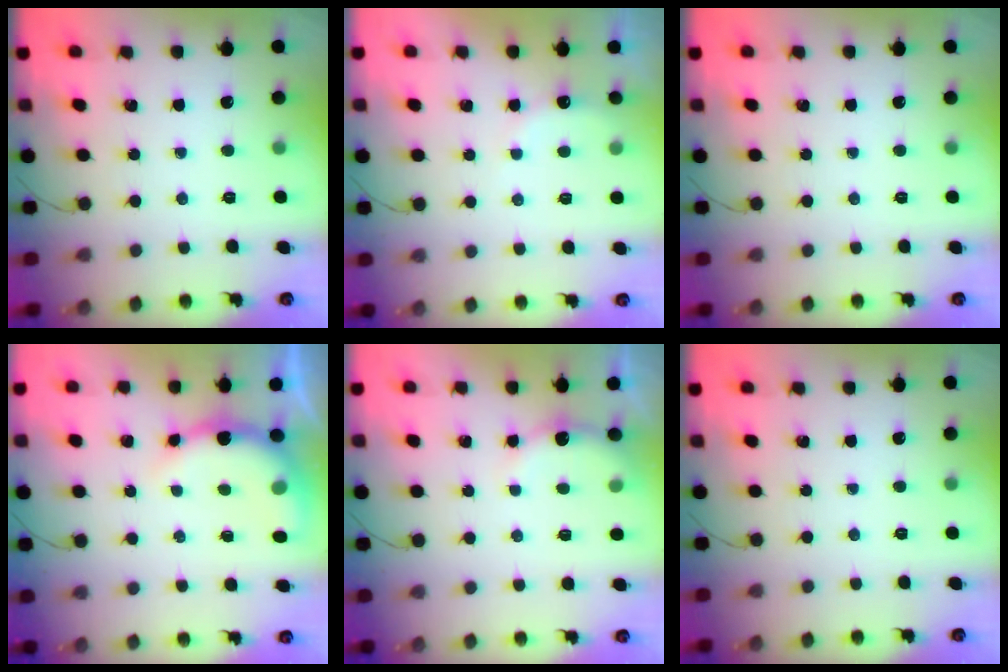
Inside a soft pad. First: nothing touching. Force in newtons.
{"total": 5.8, "press": 5.7, "slide": 1.0}
{"total": 0.0}
{"total": 9.0, "press": 8.9, "slide": 0.6}
{"total": 4.4, "press": 4.2, "slide": 1.2}
{"total": 0.0}